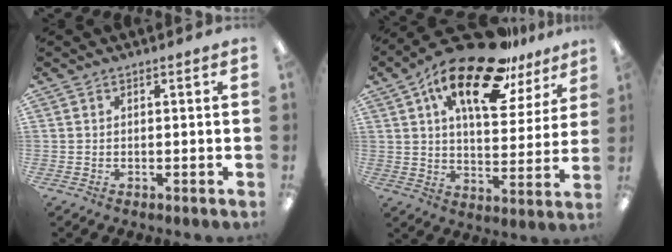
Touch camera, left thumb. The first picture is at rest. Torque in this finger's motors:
{"motor_torque": [0.57, 0.64, 1.67, -1.10, 0.29]}